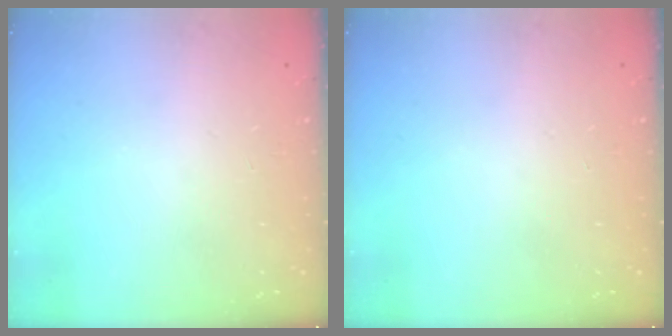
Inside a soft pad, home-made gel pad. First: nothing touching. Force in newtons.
{"total": 0.0}